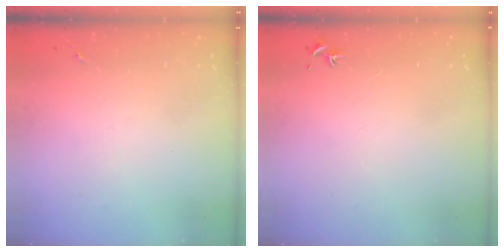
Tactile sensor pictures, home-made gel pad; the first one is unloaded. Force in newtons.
{"total": 0.8, "press": 0.7, "slide": 0.3}